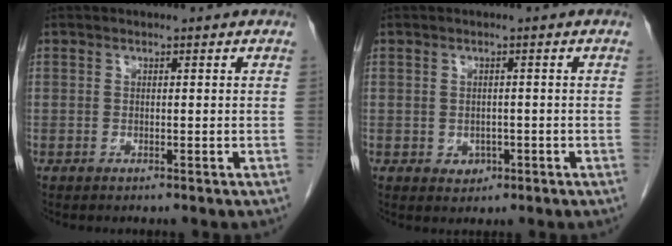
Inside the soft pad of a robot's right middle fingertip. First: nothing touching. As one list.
[{"total": 1.9, "force": [-0.6, 1.6, 0.8], "torque": [-0.008, 0.004, -0.002]}]